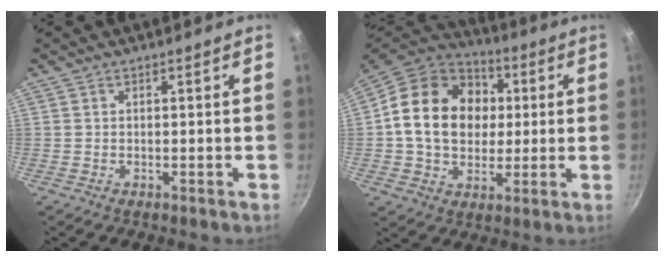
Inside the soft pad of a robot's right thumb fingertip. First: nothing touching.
{"total": 20.9, "force": [2.6, 16.3, 12.8], "torque": [-0.197, 0.021, 0.038]}